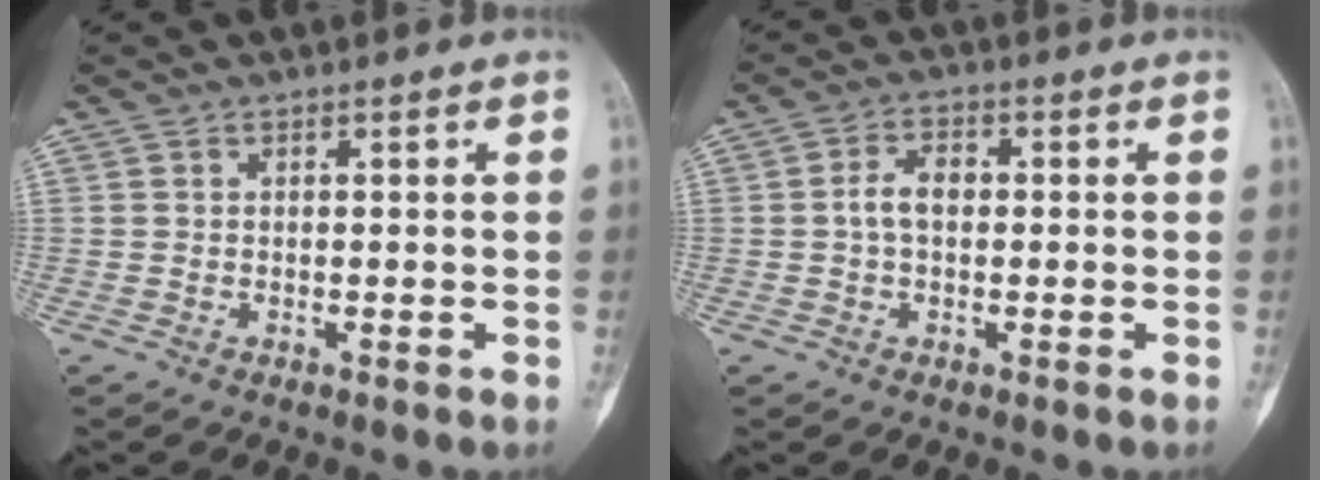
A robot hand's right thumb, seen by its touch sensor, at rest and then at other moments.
{"total": 4.1, "force": [0.0, 2.6, 3.2], "torque": [-0.054, 0.015, -0.006]}